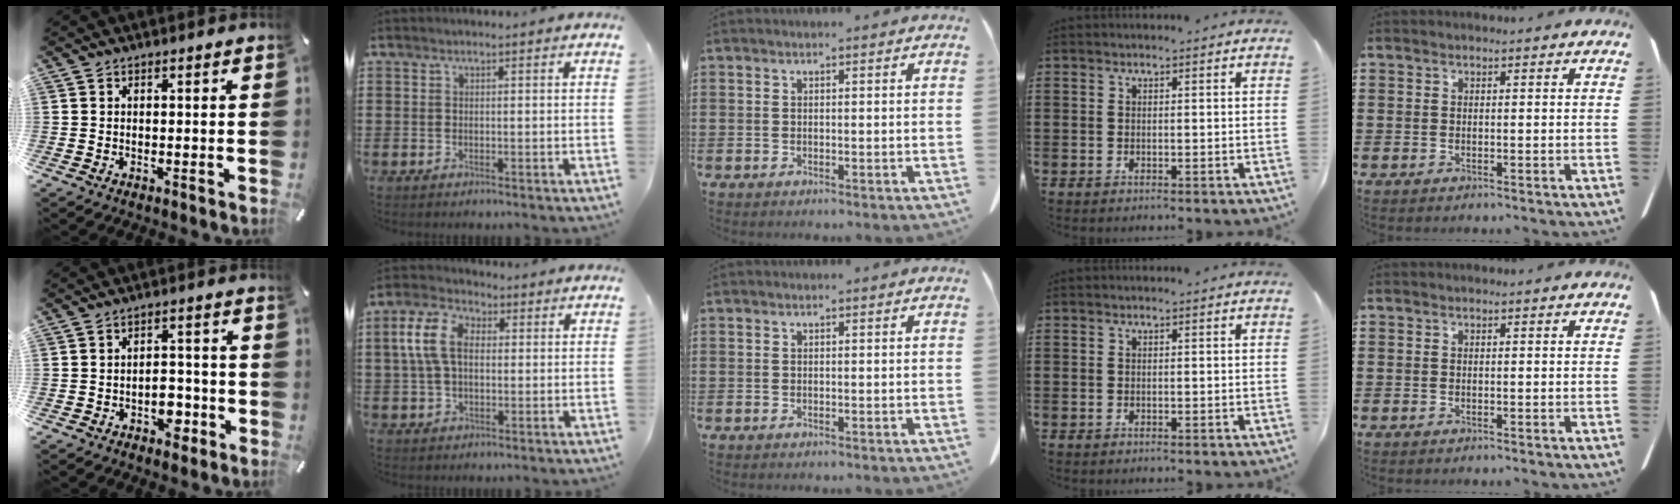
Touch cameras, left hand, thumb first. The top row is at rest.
{"thumb": {"total": 5.8, "force": [-2.5, 3.8, 3.6], "torque": [-0.046, 0.011, -0.041]}, "index": {"total": 7.8, "force": [1.4, 5.0, 5.9], "torque": [-0.152, 0.010, 0.015]}}